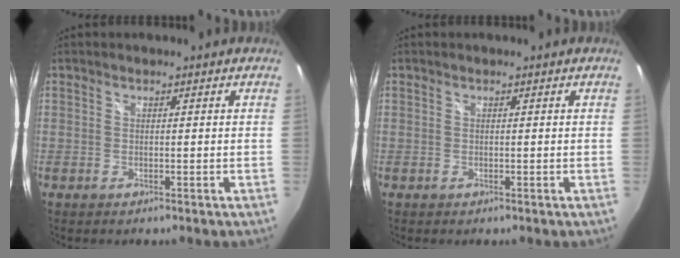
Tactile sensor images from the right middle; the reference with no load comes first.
{"total": 0.0}